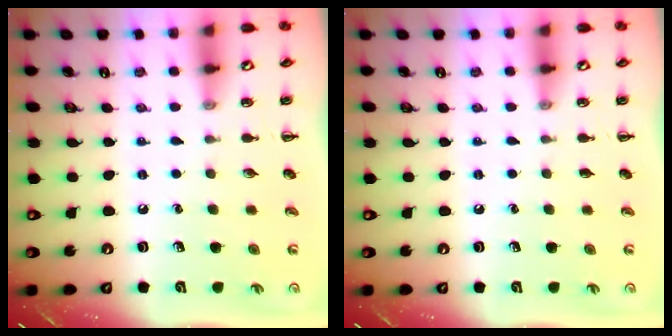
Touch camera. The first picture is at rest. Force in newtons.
{"total": 0.0}